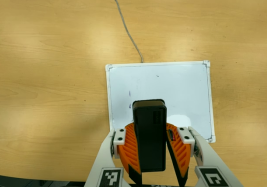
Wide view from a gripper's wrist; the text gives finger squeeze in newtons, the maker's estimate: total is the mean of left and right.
{"total": 10.5, "left": 10.3, "right": 10.6}